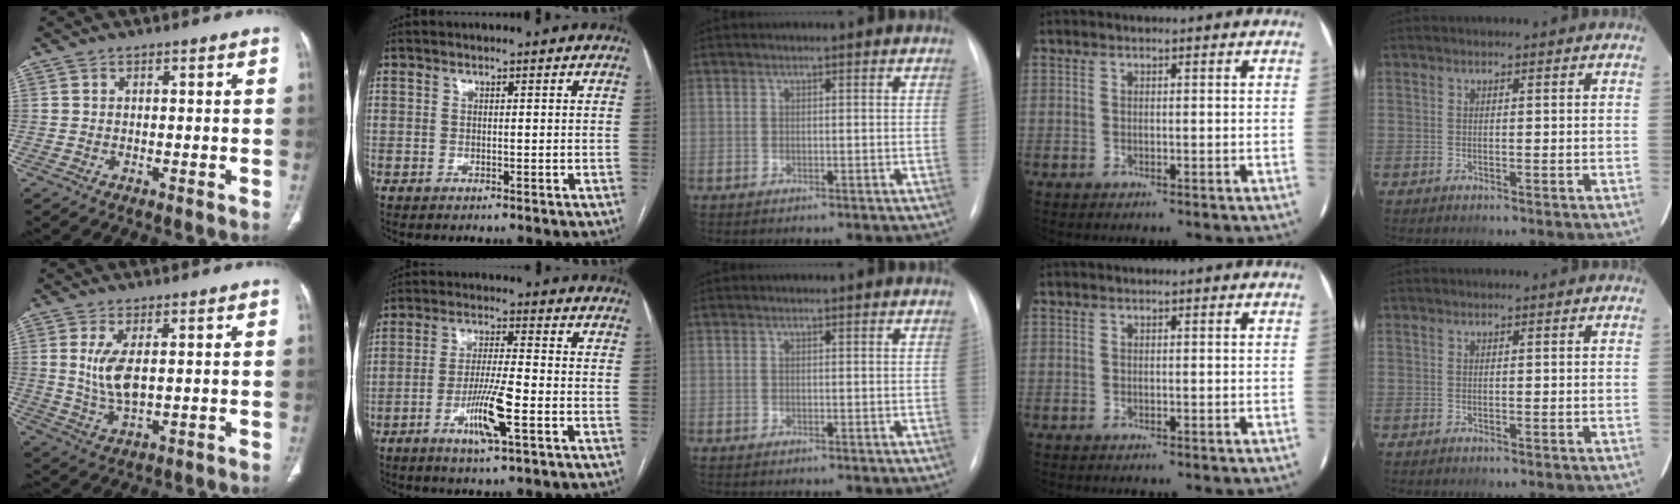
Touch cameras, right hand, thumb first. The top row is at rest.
{"thumb": {"total": 7.0, "force": [1.2, 2.9, 6.2], "torque": [-0.135, -0.014, 0.032]}, "index": {"total": 8.4, "force": [-3.3, 0.5, 7.7], "torque": [-0.147, -0.009, -0.060]}}